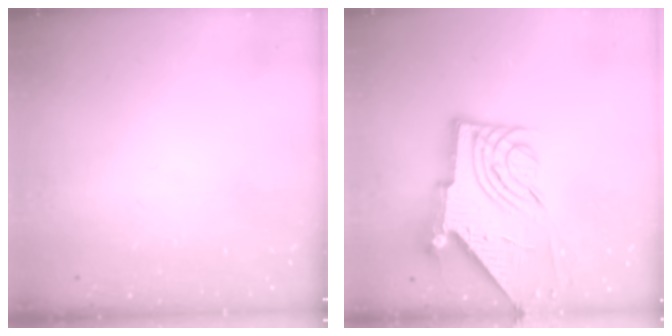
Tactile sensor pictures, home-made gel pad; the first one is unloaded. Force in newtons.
{"total": 11.4, "press": 11.3, "slide": 1.6}